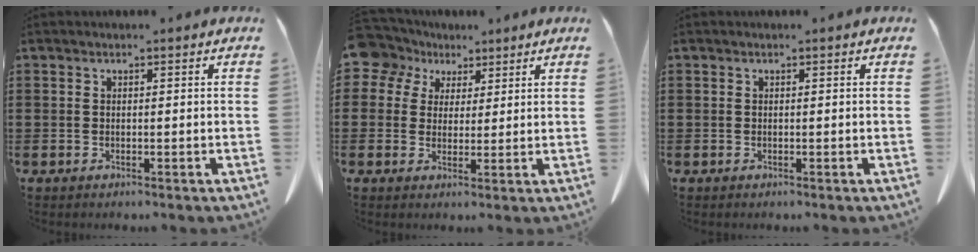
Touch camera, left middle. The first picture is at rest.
{"total": 6.4, "force": [3.8, 4.9, 1.6], "torque": [-0.056, -0.001, 0.071]}
{"total": 0.0}